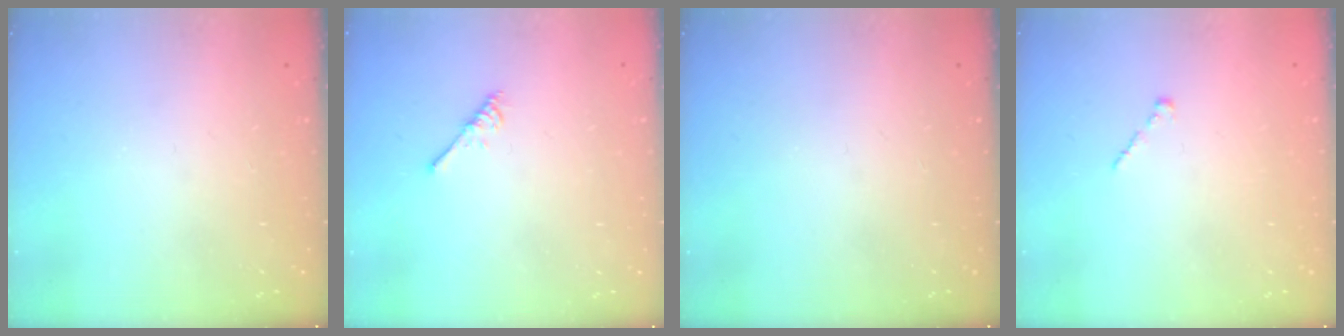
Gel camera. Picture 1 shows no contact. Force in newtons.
{"total": 2.7, "press": 2.7, "slide": 0.5}
{"total": 0.0}
{"total": 1.0, "press": 0.8, "slide": 0.5}